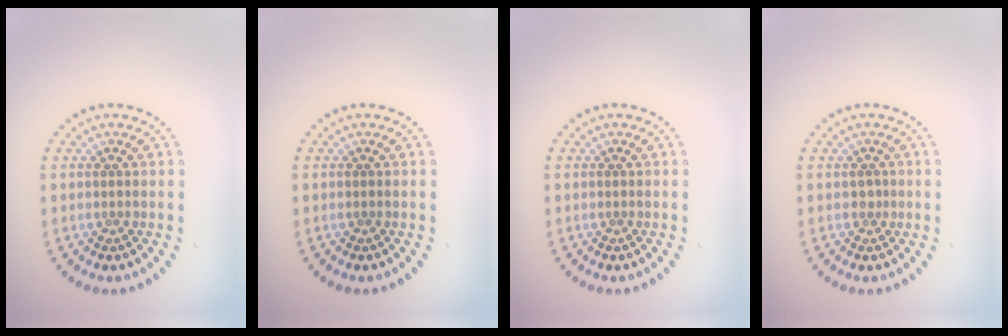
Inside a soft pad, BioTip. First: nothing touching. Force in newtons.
{"total": 0.0}
{"total": 0.0}
{"total": 0.6, "press": 0.5, "slide": 0.3}